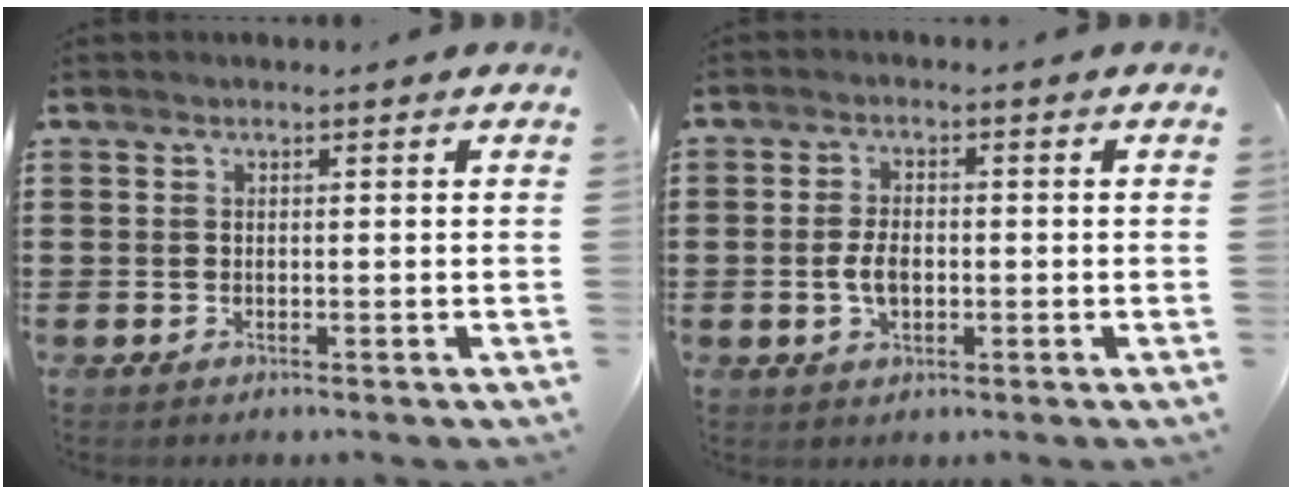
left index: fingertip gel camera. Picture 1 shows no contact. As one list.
[{"total": 3.7, "force": [-0.5, 1.9, 3.2], "torque": [-0.074, -0.001, -0.013]}]